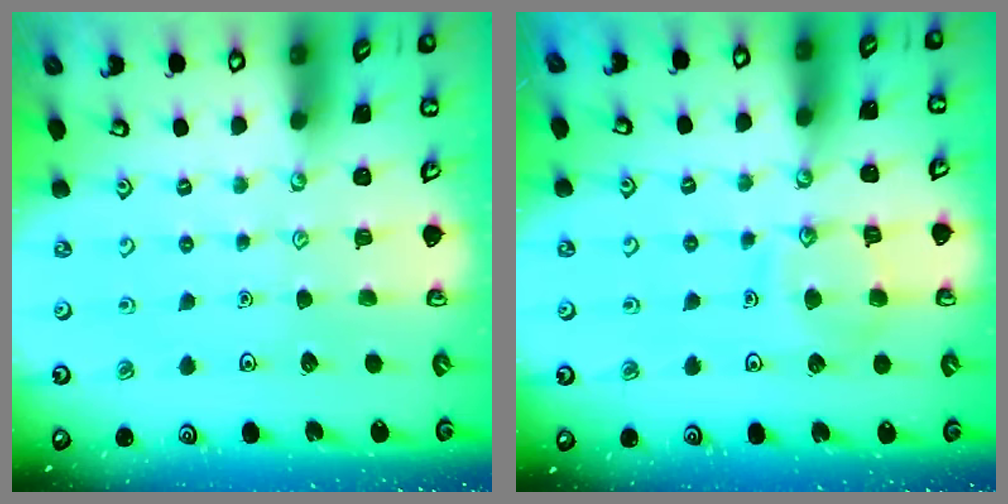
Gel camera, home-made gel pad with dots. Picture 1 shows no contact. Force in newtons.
{"total": 10.6, "press": 10.6, "slide": 0.9}